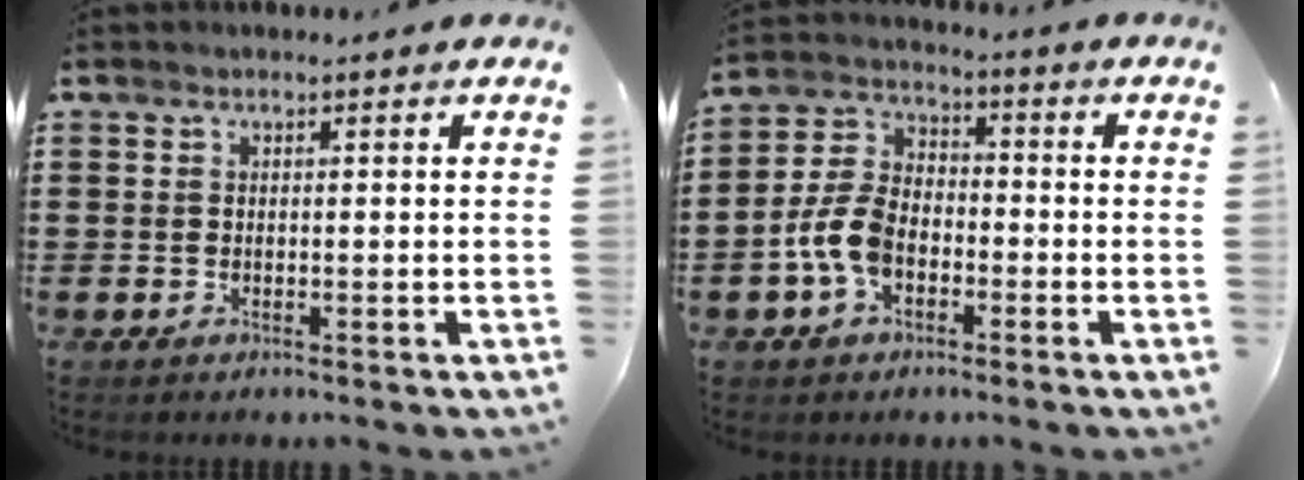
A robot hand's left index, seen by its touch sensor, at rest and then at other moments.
{"total": 7.3, "force": [-2.9, 4.5, 5.0], "torque": [-0.135, 0.004, -0.064]}